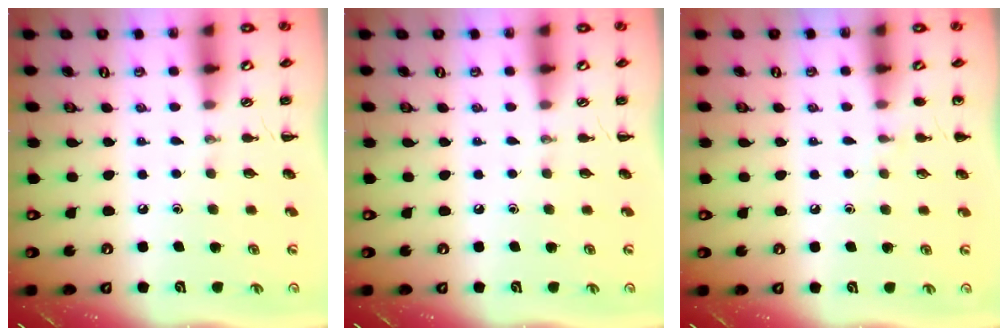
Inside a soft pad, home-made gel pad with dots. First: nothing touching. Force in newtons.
{"total": 0.0}
{"total": 4.3, "press": 4.1, "slide": 1.5}